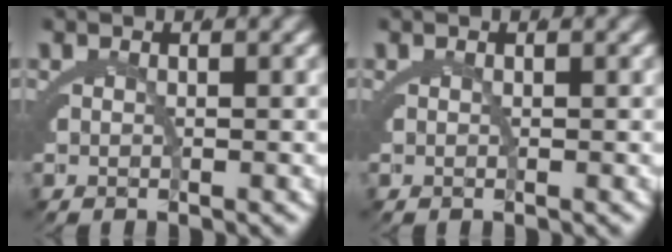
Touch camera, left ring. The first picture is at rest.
{"total": 0.0}